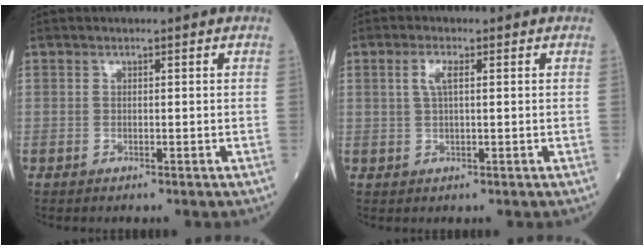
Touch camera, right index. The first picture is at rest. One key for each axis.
{"total": 2.6, "fx": 0.8, "fy": 0.6, "fz": 2.4, "tx": -0.053, "ty": 0.006, "tz": 0.017}